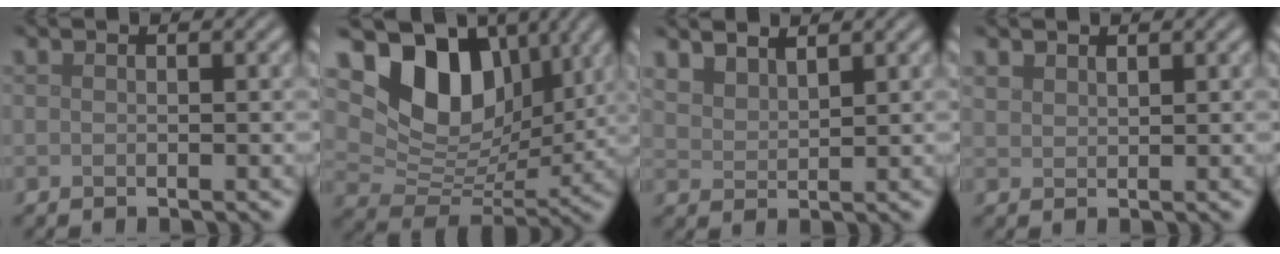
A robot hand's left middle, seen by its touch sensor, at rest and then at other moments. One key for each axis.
{"total": 10.7, "fx": 4.3, "fy": 7.0, "fz": 6.7, "tx": -0.112, "ty": -0.008, "tz": 0.075}
{"total": 2.7, "fx": 2.3, "fy": 0.9, "fz": 1.1, "tx": -0.023, "ty": -0.002, "tz": 0.046}
{"total": 1.0, "fx": 0.9, "fy": 0.4, "fz": 0.3, "tx": -0.012, "ty": -0.002, "tz": 0.020}